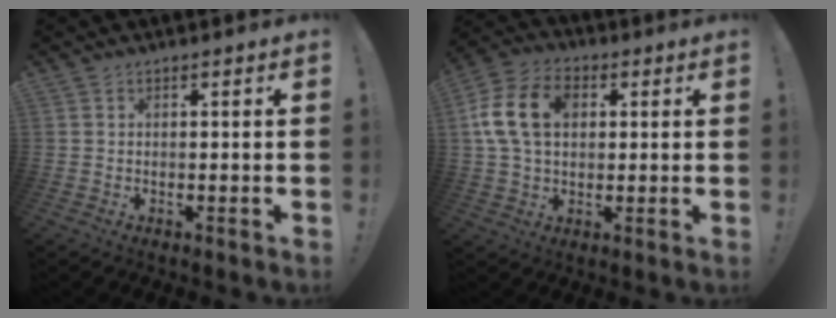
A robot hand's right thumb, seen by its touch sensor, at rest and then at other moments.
{"total": 15.1, "force": [3.1, 10.6, 10.2], "torque": [-0.197, 0.008, 0.058]}